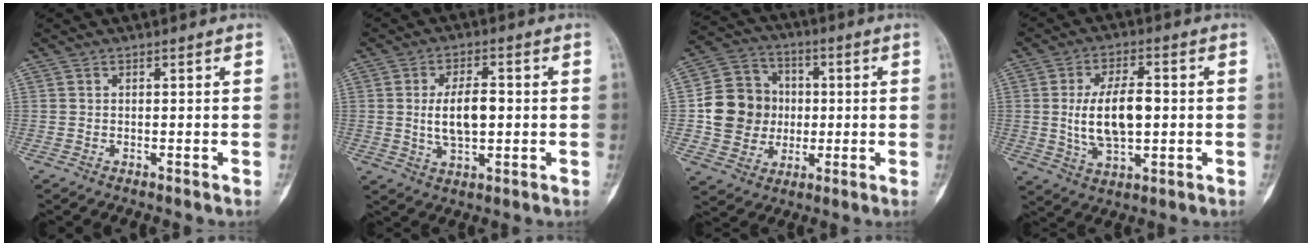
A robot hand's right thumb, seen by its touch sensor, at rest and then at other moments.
{"total": 8.2, "force": [0.1, 4.1, 7.1], "torque": [-0.120, 0.002, 0.004]}
{"total": 13.8, "force": [-0.2, 12.5, 5.8], "torque": [-0.074, 0.022, 0.002]}
{"total": 11.5, "force": [0.1, 5.8, 10.0], "torque": [-0.171, 0.005, 0.007]}